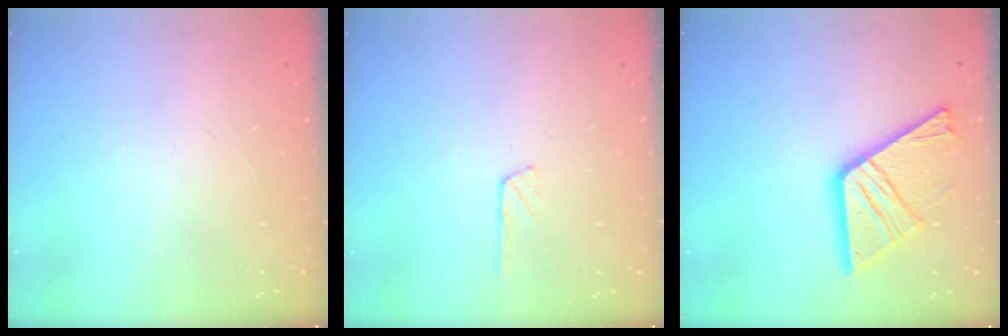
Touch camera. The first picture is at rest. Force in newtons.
{"total": 2.3, "press": 2.3, "slide": 0.2}
{"total": 18.0, "press": 17.9, "slide": 1.8}